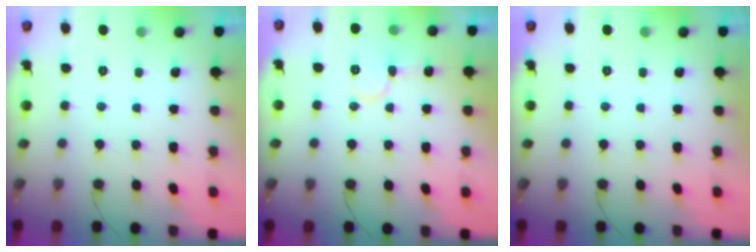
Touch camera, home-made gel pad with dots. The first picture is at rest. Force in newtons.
{"total": 8.8, "press": 8.7, "slide": 1.2}
{"total": 0.0}